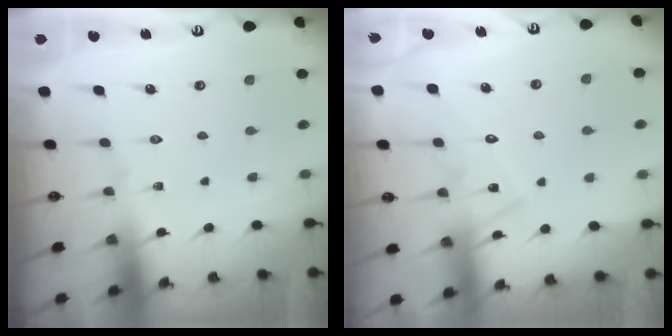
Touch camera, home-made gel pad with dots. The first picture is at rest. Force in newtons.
{"total": 13.4, "press": 13.4, "slide": 0.8}